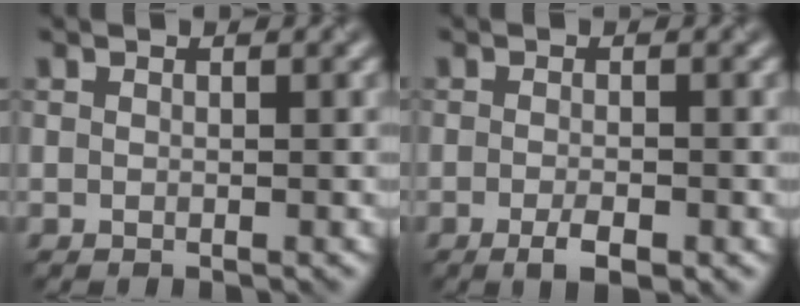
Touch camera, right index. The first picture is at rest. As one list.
[{"total": 2.5, "force": [-1.3, 0.7, 2.0], "torque": [-0.036, -0.004, -0.022]}]